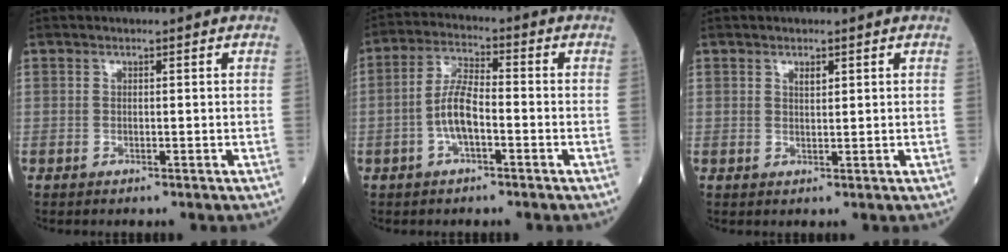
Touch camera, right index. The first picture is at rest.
{"total": 6.1, "force": [-1.8, 1.9, 5.6], "torque": [-0.116, 0.011, -0.038]}
{"total": 1.2, "force": [0.8, 0.4, 0.8], "torque": [-0.014, -0.001, 0.014]}